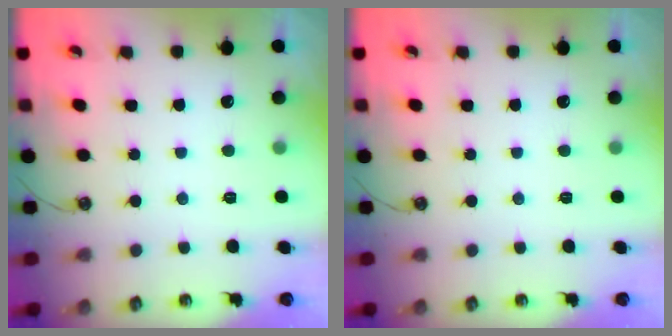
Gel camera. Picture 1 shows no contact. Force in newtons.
{"total": 0.0}